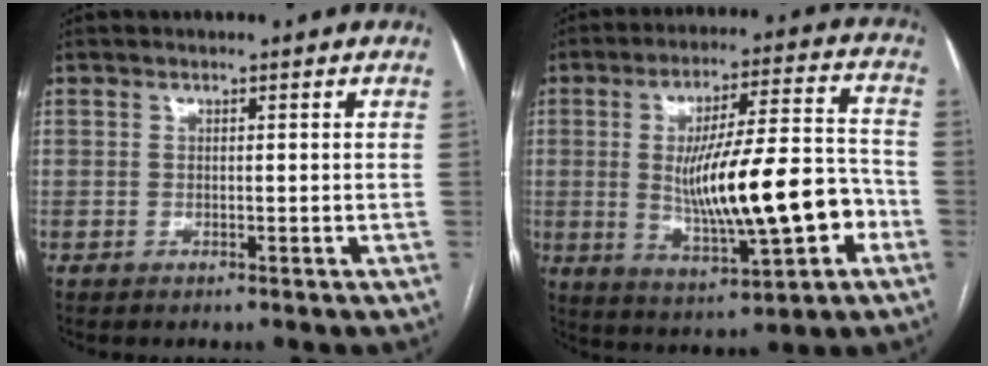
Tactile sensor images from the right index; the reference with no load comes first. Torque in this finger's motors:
{"motor_torque": [2.14, 0.00, 1.05, 0.21]}